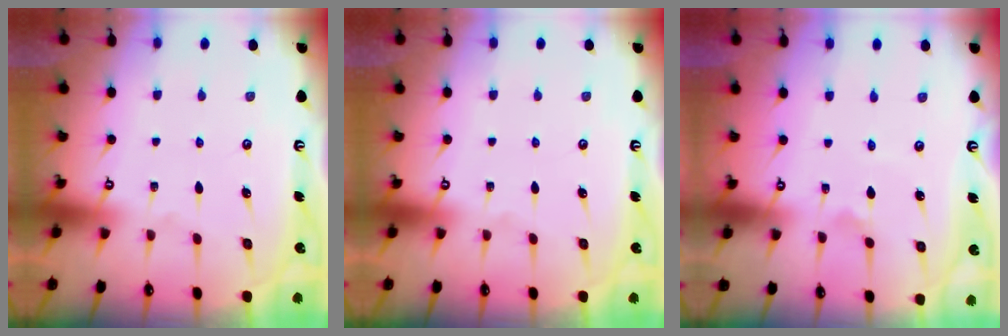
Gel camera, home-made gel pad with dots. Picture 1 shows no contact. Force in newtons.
{"total": 0.0}
{"total": 2.1, "press": 2.0, "slide": 0.4}